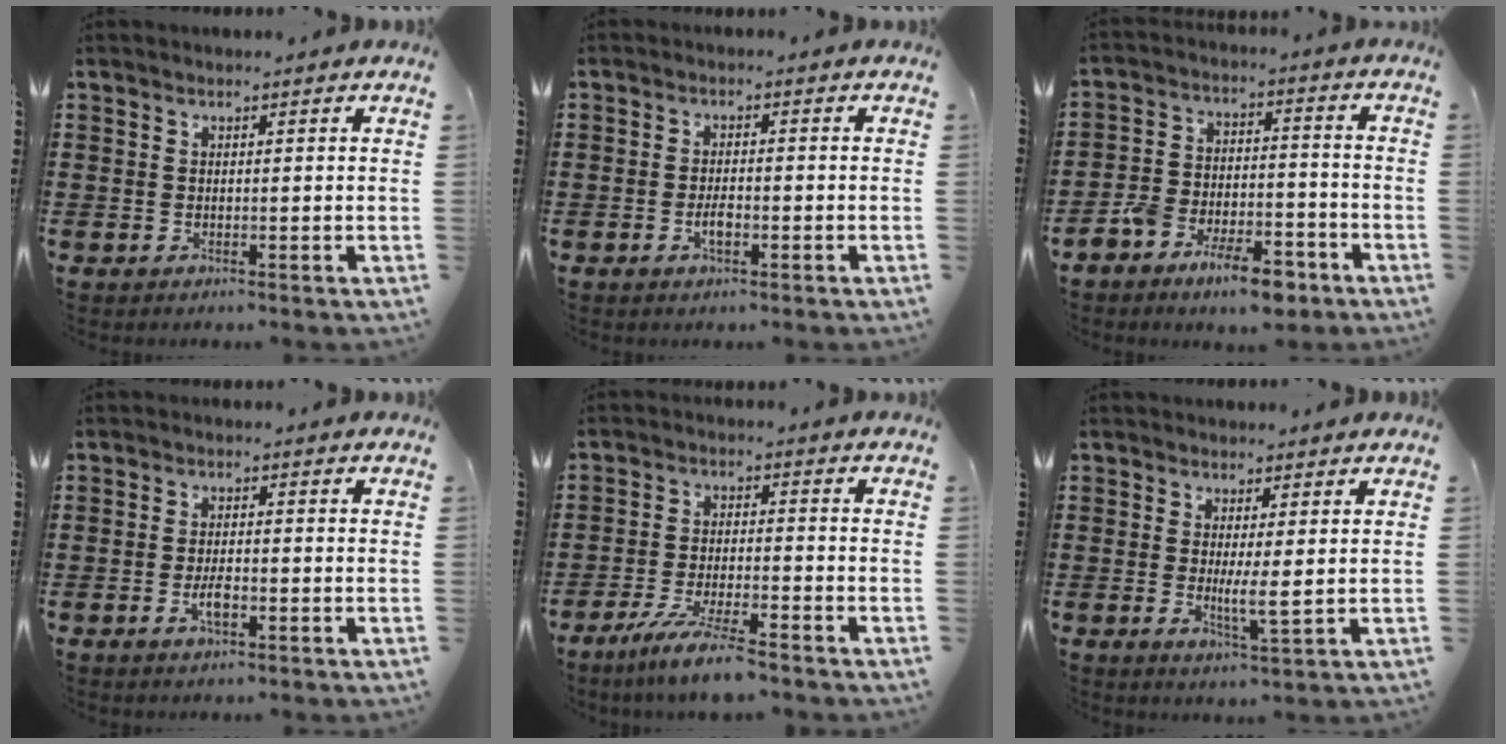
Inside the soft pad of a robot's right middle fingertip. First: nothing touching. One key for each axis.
{"total": 2.3, "fx": -1.0, "fy": 0.6, "fz": 1.9, "tx": -0.038, "ty": 0.000, "tz": -0.018}
{"total": 8.5, "fx": -6.8, "fy": 3.0, "fz": 4.1, "tx": -0.076, "ty": 0.022, "tz": -0.128}
{"total": 3.2, "fx": -1.4, "fy": 1.0, "fz": 2.7, "tx": -0.056, "ty": -0.003, "tz": -0.025}
{"total": 6.8, "fx": -5.7, "fy": 0.1, "fz": 3.8, "tx": -0.085, "ty": -0.018, "tz": -0.108}
{"total": 3.2, "fx": 0.4, "fy": 0.3, "fz": 3.1, "tx": -0.046, "ty": -0.013, "tz": 0.004}